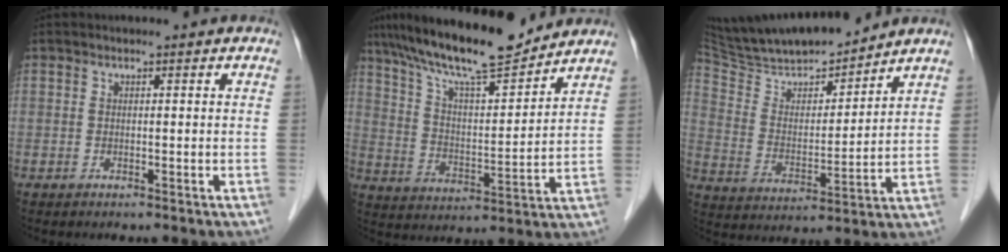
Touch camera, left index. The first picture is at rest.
{"total": 15.2, "force": [13.2, 1.4, 7.3], "torque": [-0.130, 0.004, 0.226]}
{"total": 16.7, "force": [15.3, 1.8, 6.2], "torque": [-0.115, 0.002, 0.274]}